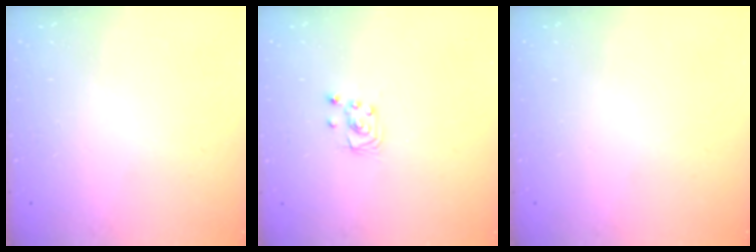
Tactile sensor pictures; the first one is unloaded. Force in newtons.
{"total": 2.7, "press": 2.7, "slide": 0.2}
{"total": 0.0}